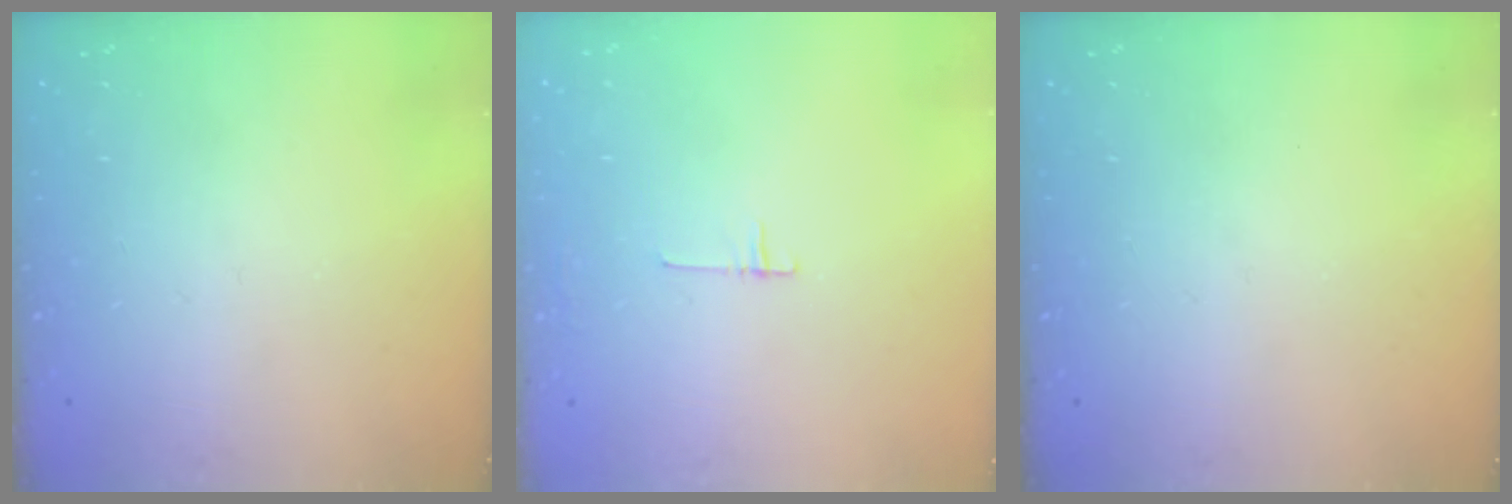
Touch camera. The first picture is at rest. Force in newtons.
{"total": 4.5, "press": 4.5, "slide": 0.4}
{"total": 0.0}